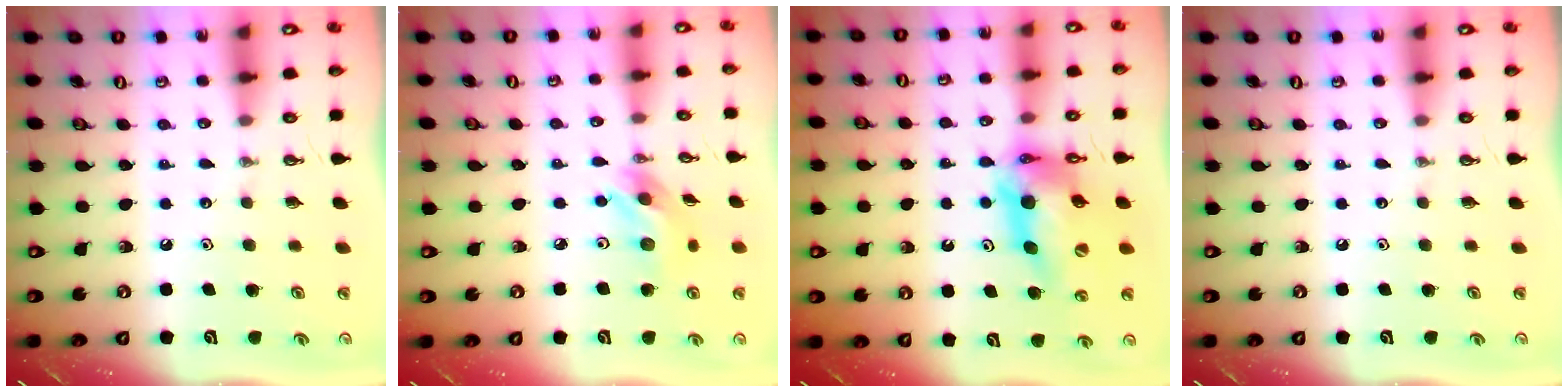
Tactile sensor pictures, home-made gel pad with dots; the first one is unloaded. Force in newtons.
{"total": 10.8, "press": 10.7, "slide": 0.8}
{"total": 15.7, "press": 15.6, "slide": 1.4}
{"total": 0.0}